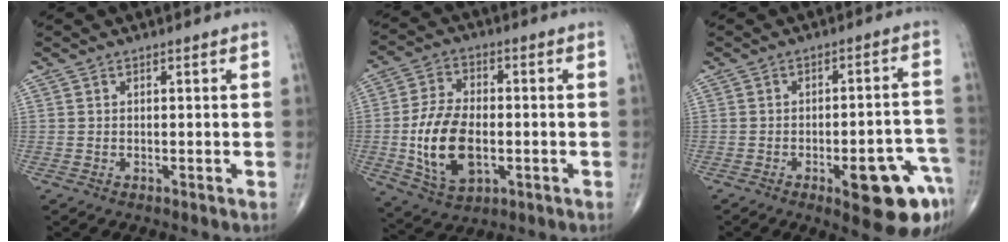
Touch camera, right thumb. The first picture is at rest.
{"total": 14.0, "force": [-2.2, 8.1, 11.2], "torque": [-0.208, 0.004, -0.033]}
{"total": 14.3, "force": [-6.7, 4.3, 11.9], "torque": [-0.102, 0.036, -0.074]}